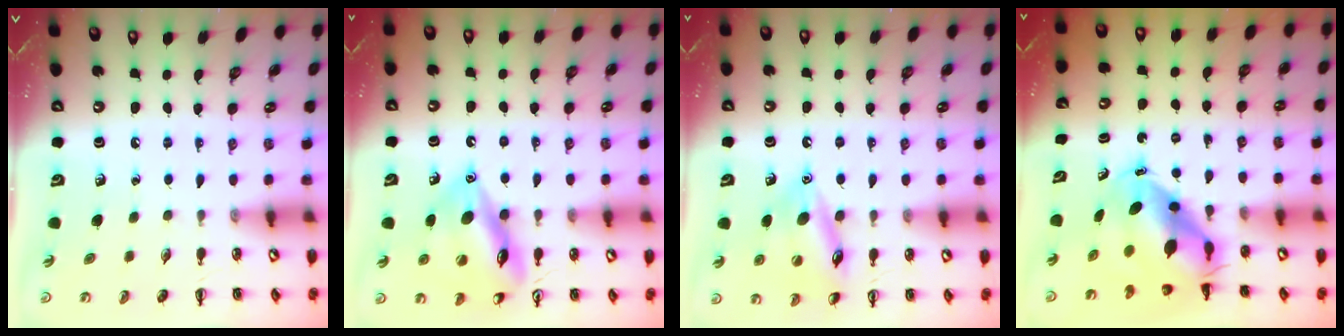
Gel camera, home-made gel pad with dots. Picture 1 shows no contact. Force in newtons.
{"total": 14.4, "press": 14.3, "slide": 1.6}
{"total": 14.7, "press": 14.4, "slide": 2.7}
{"total": 8.1, "press": 7.9, "slide": 1.9}